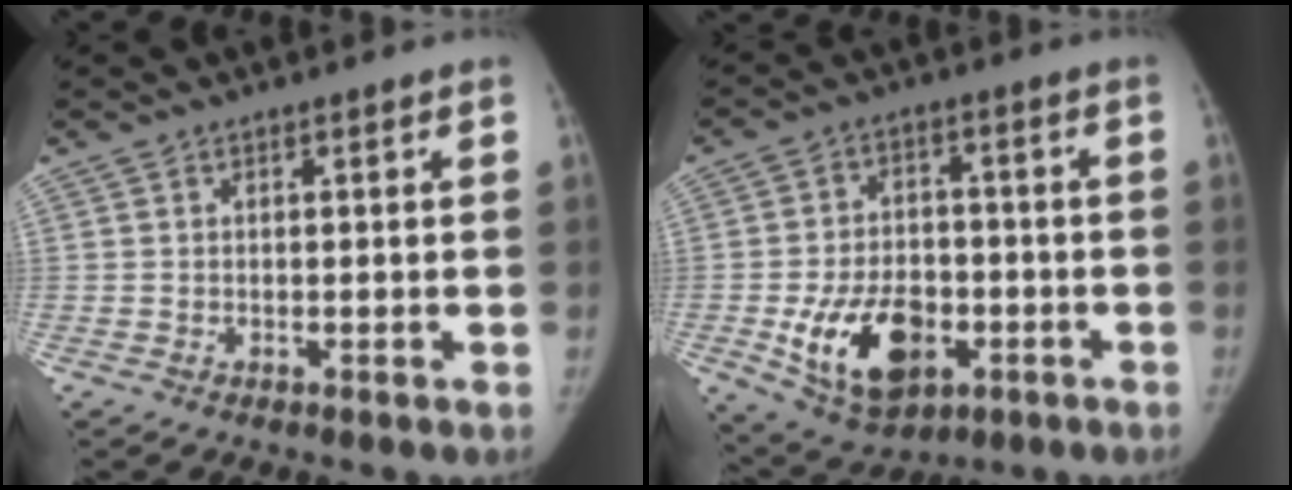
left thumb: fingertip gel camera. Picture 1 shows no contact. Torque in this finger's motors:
{"motor_torque": [1.33, 1.50, 0.63, -0.38, 0.42]}